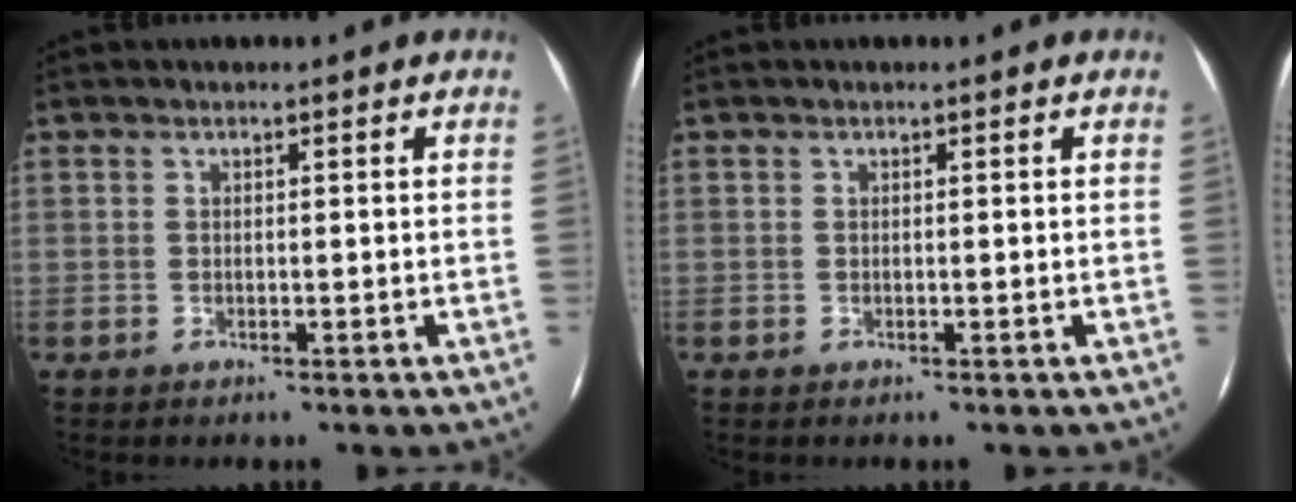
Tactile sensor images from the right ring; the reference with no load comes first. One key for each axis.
{"total": 0.0}